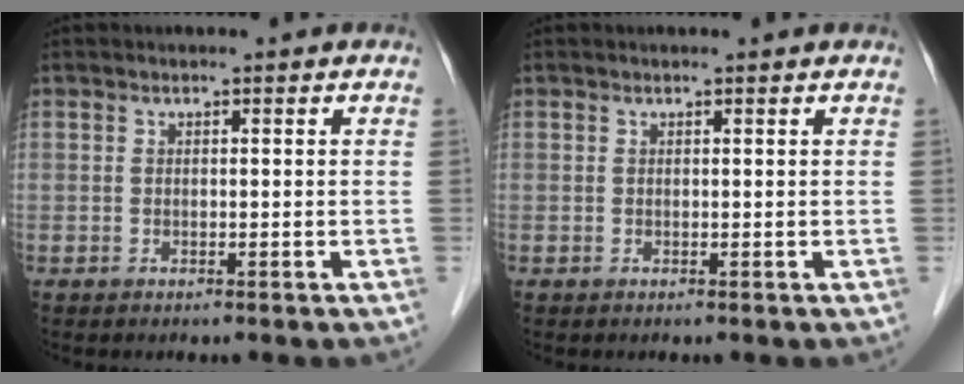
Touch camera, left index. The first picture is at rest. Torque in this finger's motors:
{"motor_torque": [-0.12, 0.01, -0.07, -0.01]}